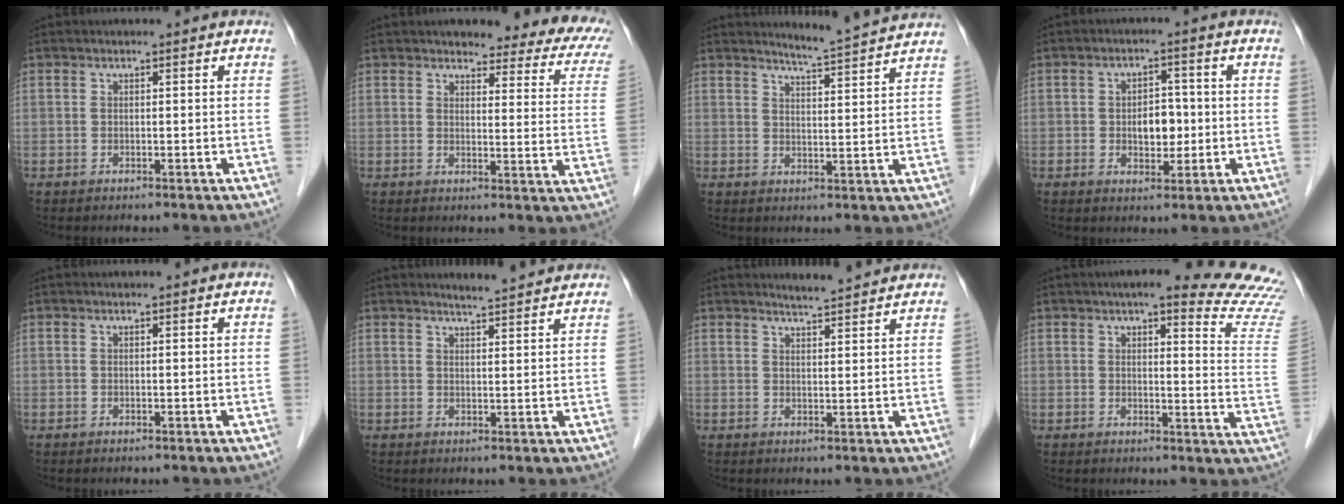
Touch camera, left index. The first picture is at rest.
{"total": 14.8, "force": [12.4, 4.1, 7.0], "torque": [-0.043, -0.025, 0.112]}
{"total": 6.6, "force": [6.3, -1.4, 1.4], "torque": [-0.034, -0.011, 0.087]}
{"total": 4.7, "force": [-0.5, 2.9, 3.6], "torque": [-0.050, 0.005, -0.004]}
{"total": 0.5, "force": [0.5, 0.1, 0.0], "torque": [0.002, 0.006, 0.010]}
{"total": 4.8, "force": [4.6, 0.1, 1.4], "torque": [-0.025, 0.004, 0.061]}
{"total": 4.9, "force": [4.7, 0.0, 1.3], "torque": [-0.026, 0.004, 0.065]}
{"total": 18.4, "force": [16.7, 1.5, 7.6], "torque": [-0.072, -0.074, 0.167]}